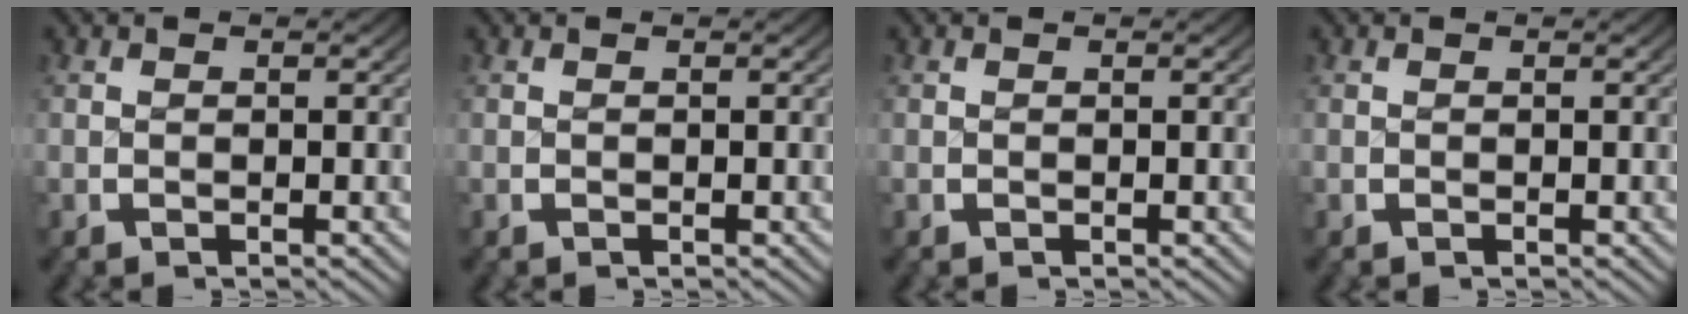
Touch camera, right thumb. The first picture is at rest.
{"total": 0.0}
{"total": 0.0}
{"total": 0.0}